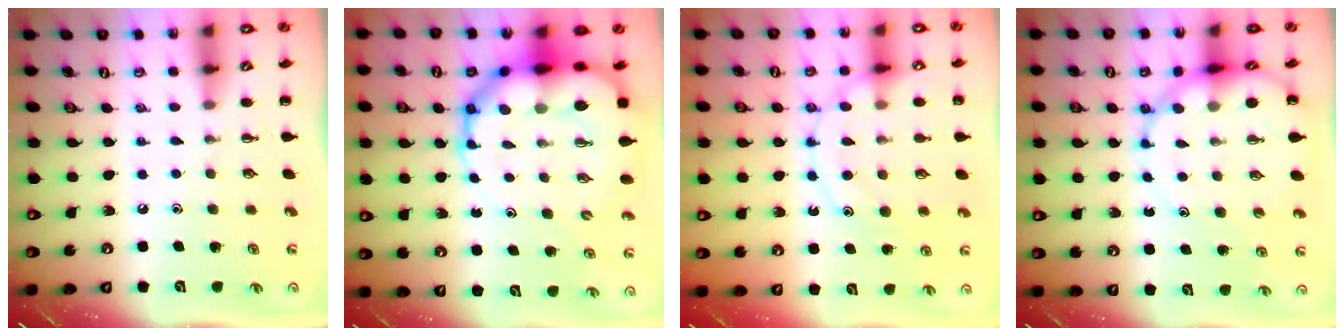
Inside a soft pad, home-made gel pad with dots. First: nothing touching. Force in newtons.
{"total": 19.4, "press": 18.7, "slide": 5.1}
{"total": 14.1, "press": 14.0, "slide": 1.6}
{"total": 10.8, "press": 10.3, "slide": 2.9}